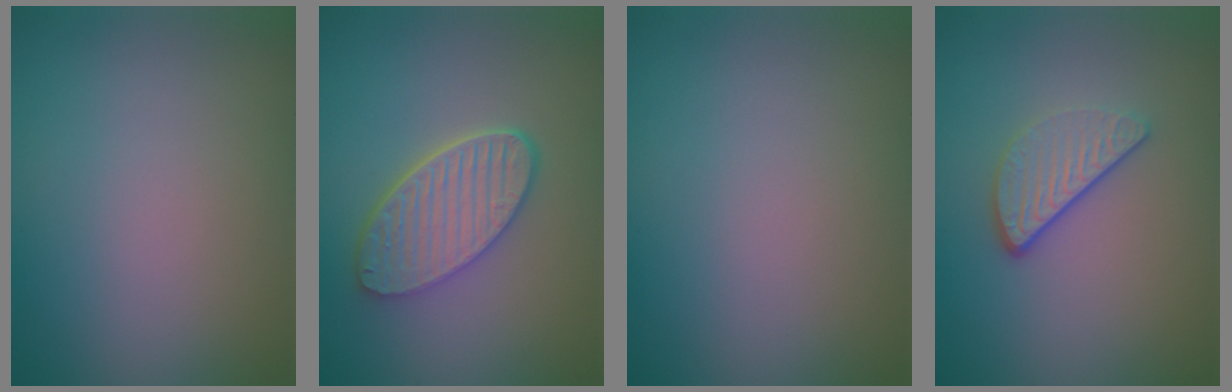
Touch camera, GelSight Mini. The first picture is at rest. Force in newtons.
{"total": 5.6, "press": 4.5, "slide": 3.3}
{"total": 0.0}
{"total": 3.2, "press": 2.6, "slide": 2.0}